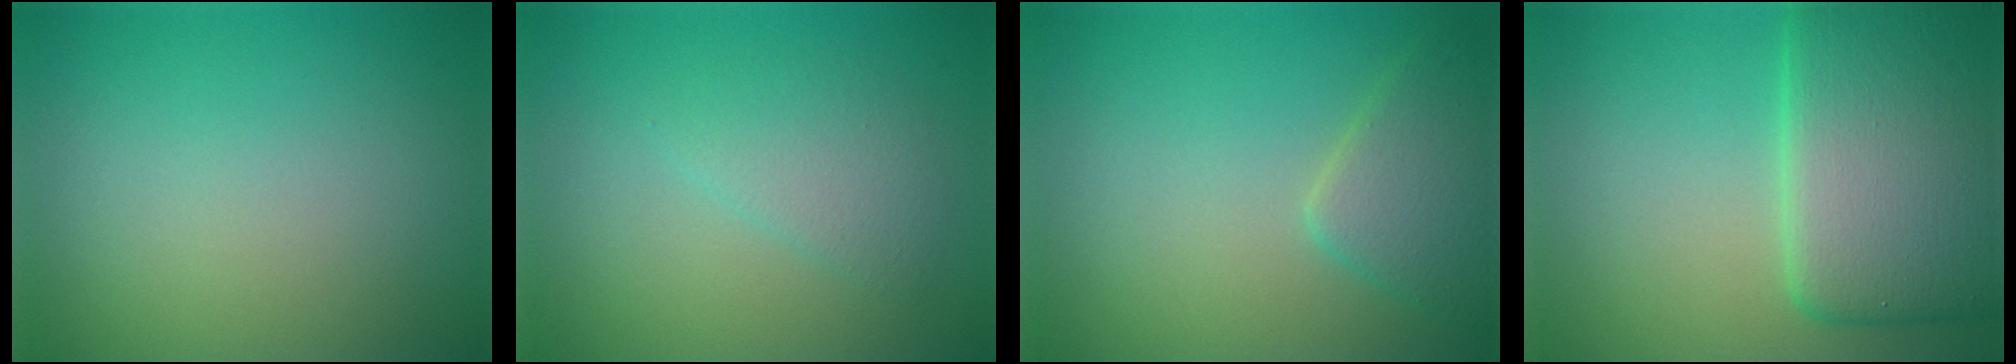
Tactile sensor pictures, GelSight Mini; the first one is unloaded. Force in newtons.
{"total": 2.3, "press": 2.3, "slide": 0.1}
{"total": 3.6, "press": 3.6, "slide": 0.2}
{"total": 10.8, "press": 10.8, "slide": 0.3}